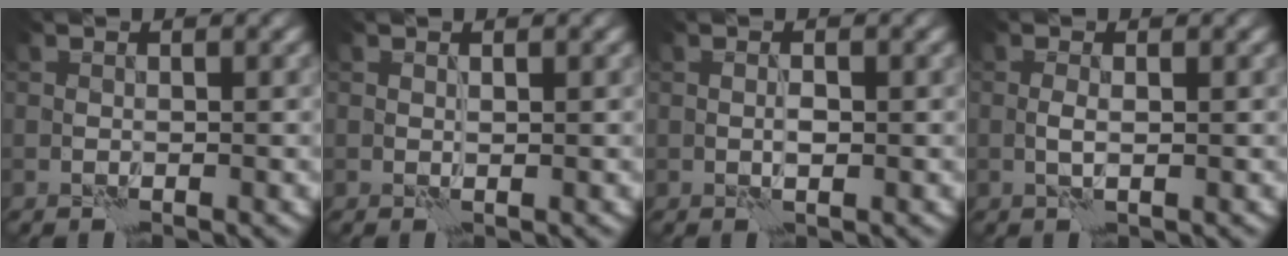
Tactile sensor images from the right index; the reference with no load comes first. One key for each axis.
{"total": 0.5, "fx": 0.5, "fy": -0.1, "fz": 0.1, "tx": -0.001, "ty": -0.004, "tz": 0.009}
{"total": 0.8, "fx": 0.2, "fy": 0.1, "fz": 0.7, "tx": -0.015, "ty": -0.001, "tz": 0.004}
{"total": 0.9, "fx": 0.2, "fy": 0.1, "fz": 0.9, "tx": -0.020, "ty": -0.002, "tz": 0.001}